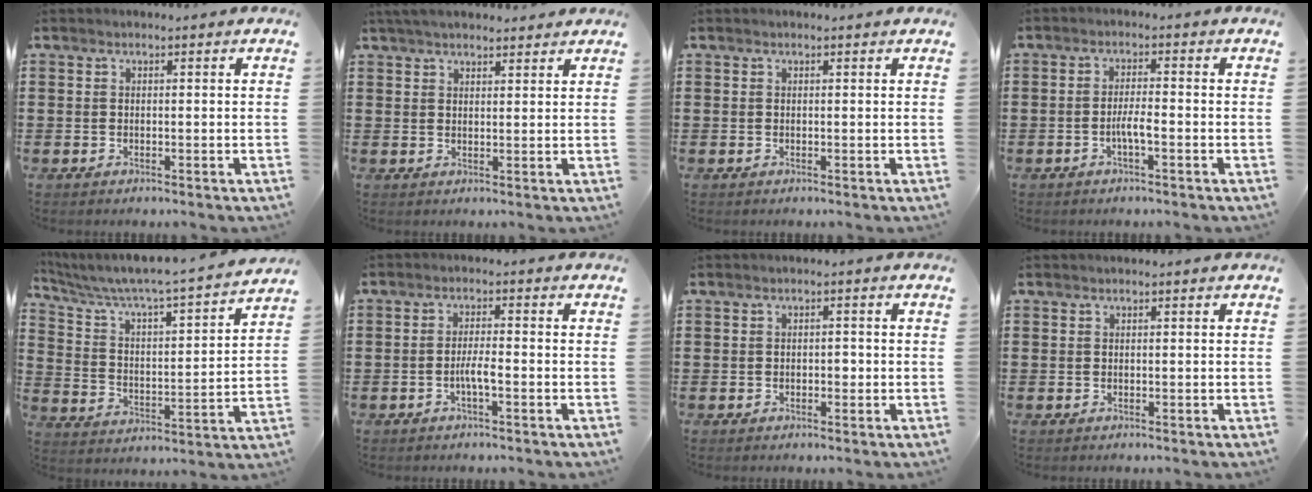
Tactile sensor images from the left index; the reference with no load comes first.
{"total": 3.6, "force": [3.3, 0.7, 1.2], "torque": [-0.033, -0.001, 0.063]}
{"total": 0.0}
{"total": 3.0, "force": [-1.2, 0.4, 2.7], "torque": [-0.056, 0.000, -0.023]}
{"total": 4.3, "force": [3.9, 0.2, 1.9], "torque": [-0.060, -0.038, 0.054]}
{"total": 3.0, "force": [-1.2, 0.5, 2.7], "torque": [-0.057, 0.000, -0.023]}
{"total": 1.2, "force": [-0.3, 0.7, 0.9], "torque": [-0.019, 0.001, -0.006]}
{"total": 0.0}